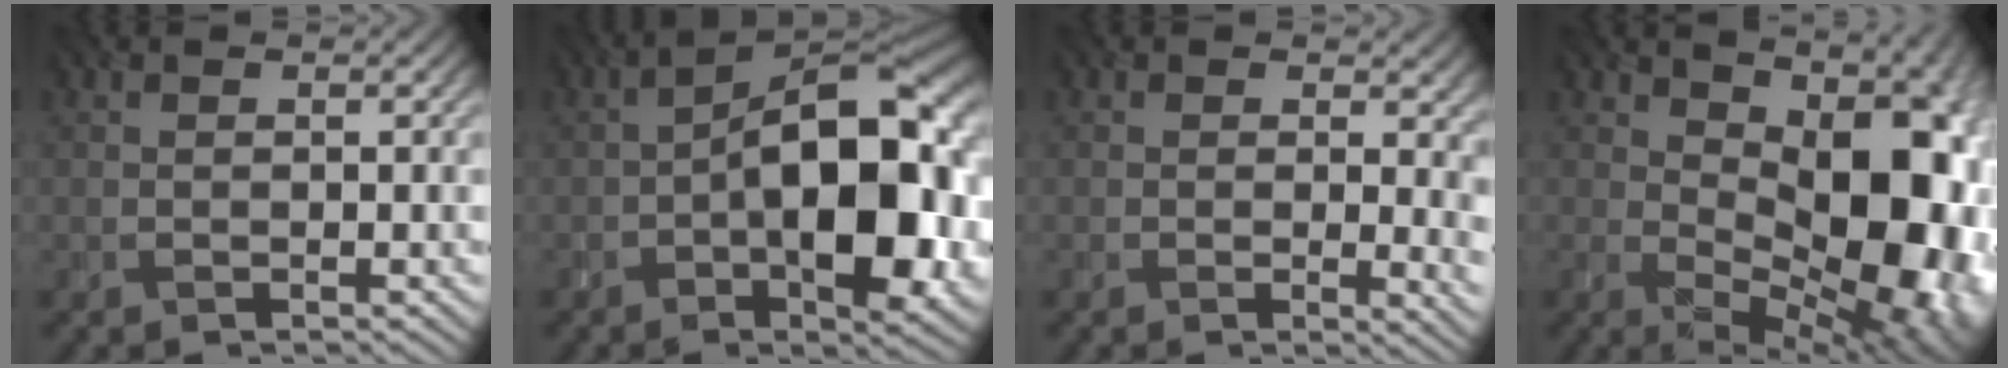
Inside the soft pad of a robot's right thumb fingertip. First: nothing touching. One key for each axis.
{"total": 16.1, "fx": -2.6, "fy": 7.9, "fz": 13.7, "tx": -0.187, "ty": -0.001, "tz": -0.049}
{"total": 5.2, "fx": 1.2, "fy": 2.1, "fz": 4.6, "tx": -0.052, "ty": -0.006, "tz": 0.022}
{"total": 18.0, "fx": 3.0, "fy": 9.5, "fz": 14.9, "tx": -0.158, "ty": 0.008, "tz": 0.065}